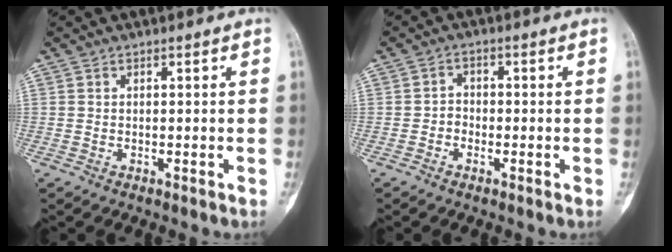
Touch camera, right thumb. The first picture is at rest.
{"total": 2.2, "force": [-0.9, 1.8, 0.9], "torque": [-0.002, 0.009, -0.024]}